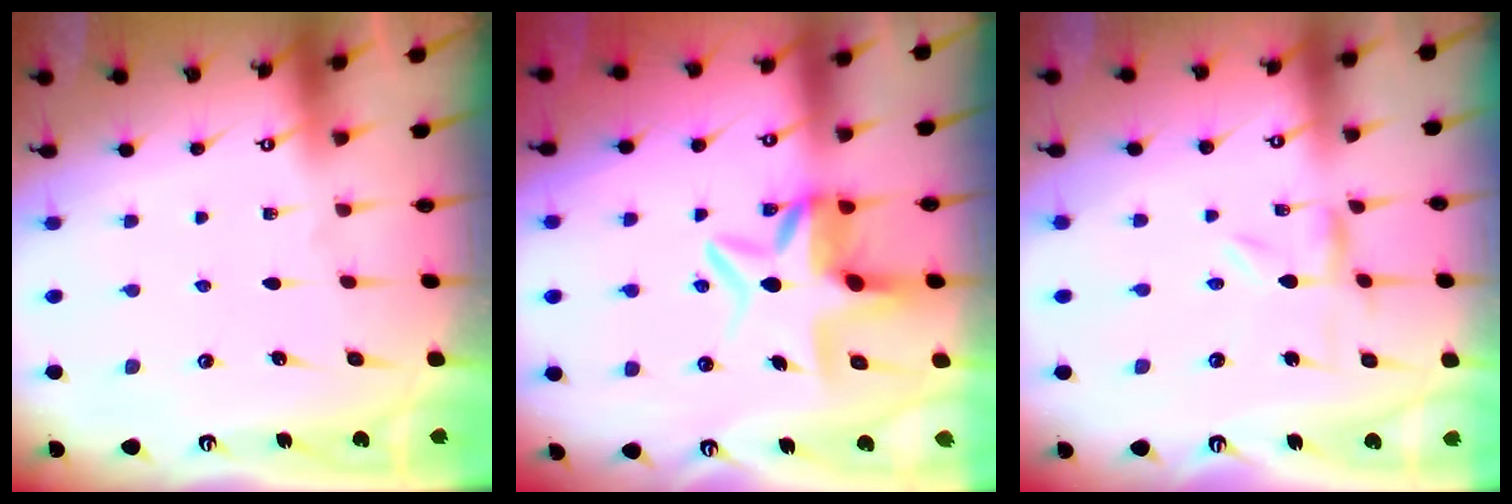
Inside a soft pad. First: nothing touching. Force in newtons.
{"total": 7.5, "press": 7.0, "slide": 2.7}
{"total": 1.5, "press": 1.5, "slide": 0.2}